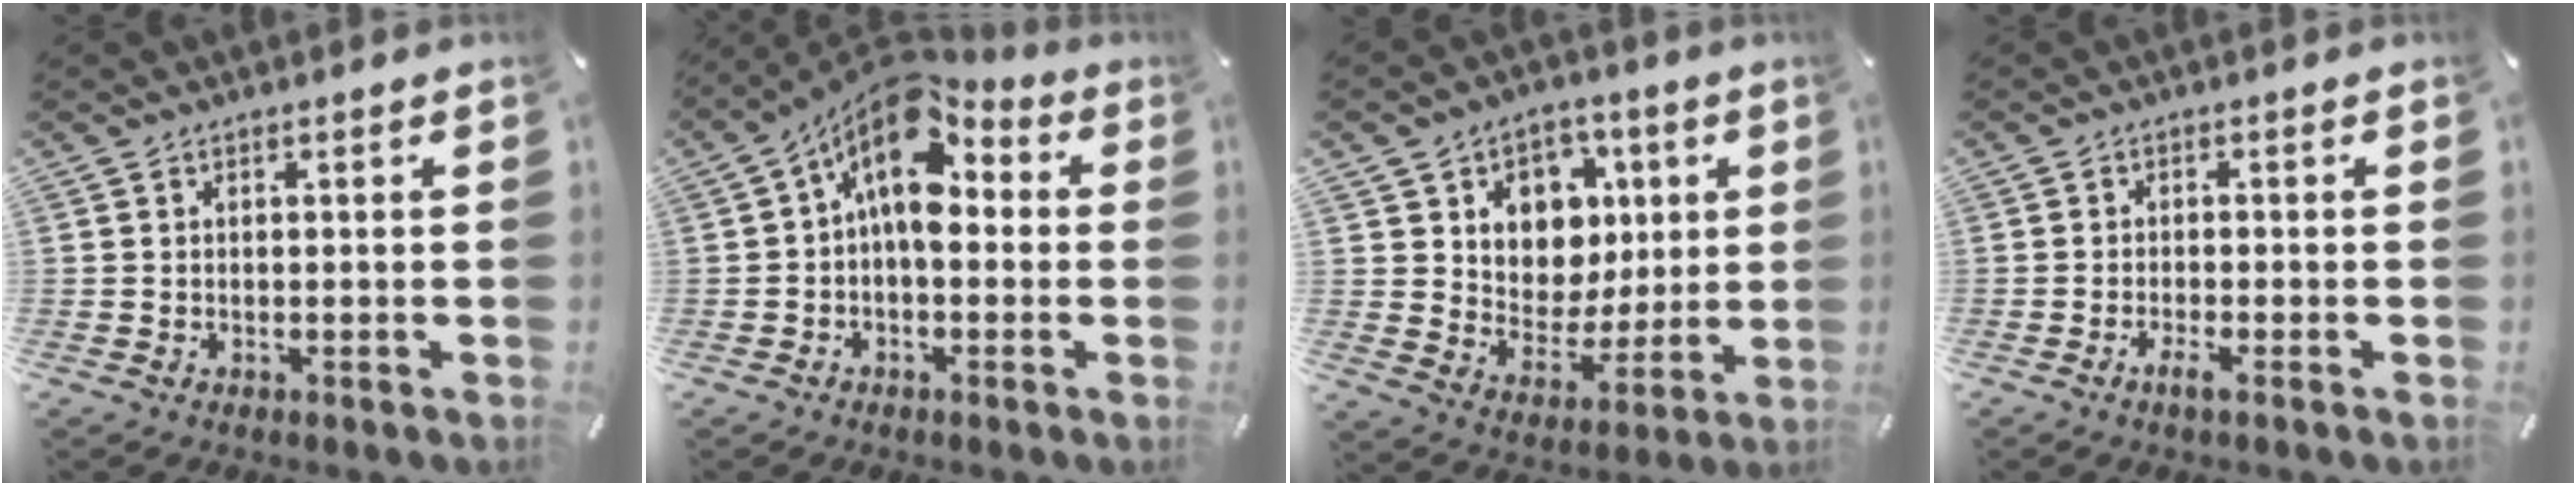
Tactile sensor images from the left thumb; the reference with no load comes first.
{"total": 12.6, "force": [3.9, 7.1, 9.6], "torque": [-0.173, -0.037, 0.066]}
{"total": 11.1, "force": [2.8, 10.4, 2.9], "torque": [-0.047, -0.024, 0.061]}
{"total": 2.6, "force": [-1.5, 0.5, 2.0], "torque": [-0.033, 0.004, -0.027]}